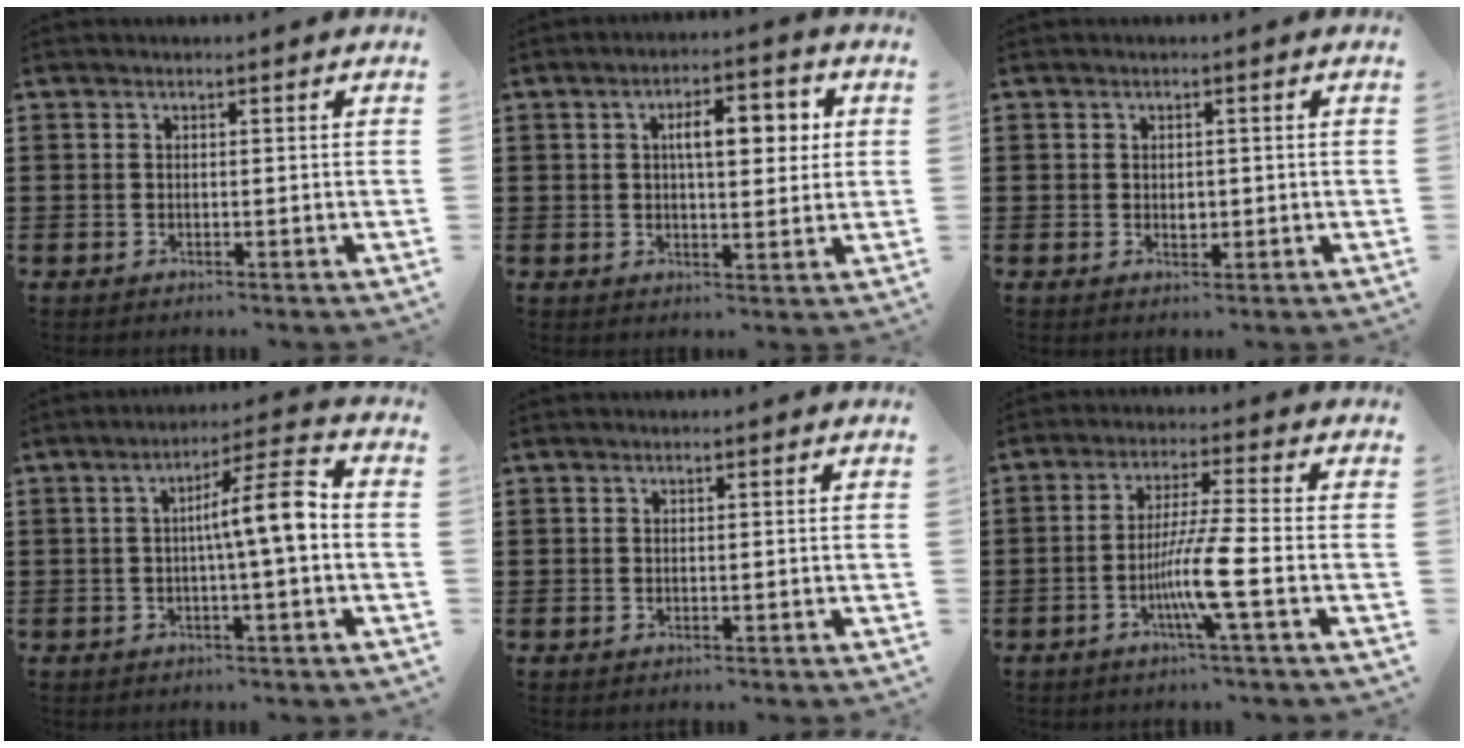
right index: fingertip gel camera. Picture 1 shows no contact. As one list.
[{"total": 7.0, "force": [1.7, 2.8, 6.2], "torque": [-0.100, 0.004, 0.020]}, {"total": 1.3, "force": [0.0, 1.0, 0.9], "torque": [-0.009, 0.003, -0.002]}, {"total": 7.6, "force": [-0.3, 0.9, 7.5], "torque": [-0.122, 0.000, -0.015]}, {"total": 0.0}, {"total": 7.7, "force": [-2.9, -0.4, 7.1], "torque": [-0.140, -0.017, -0.058]}]